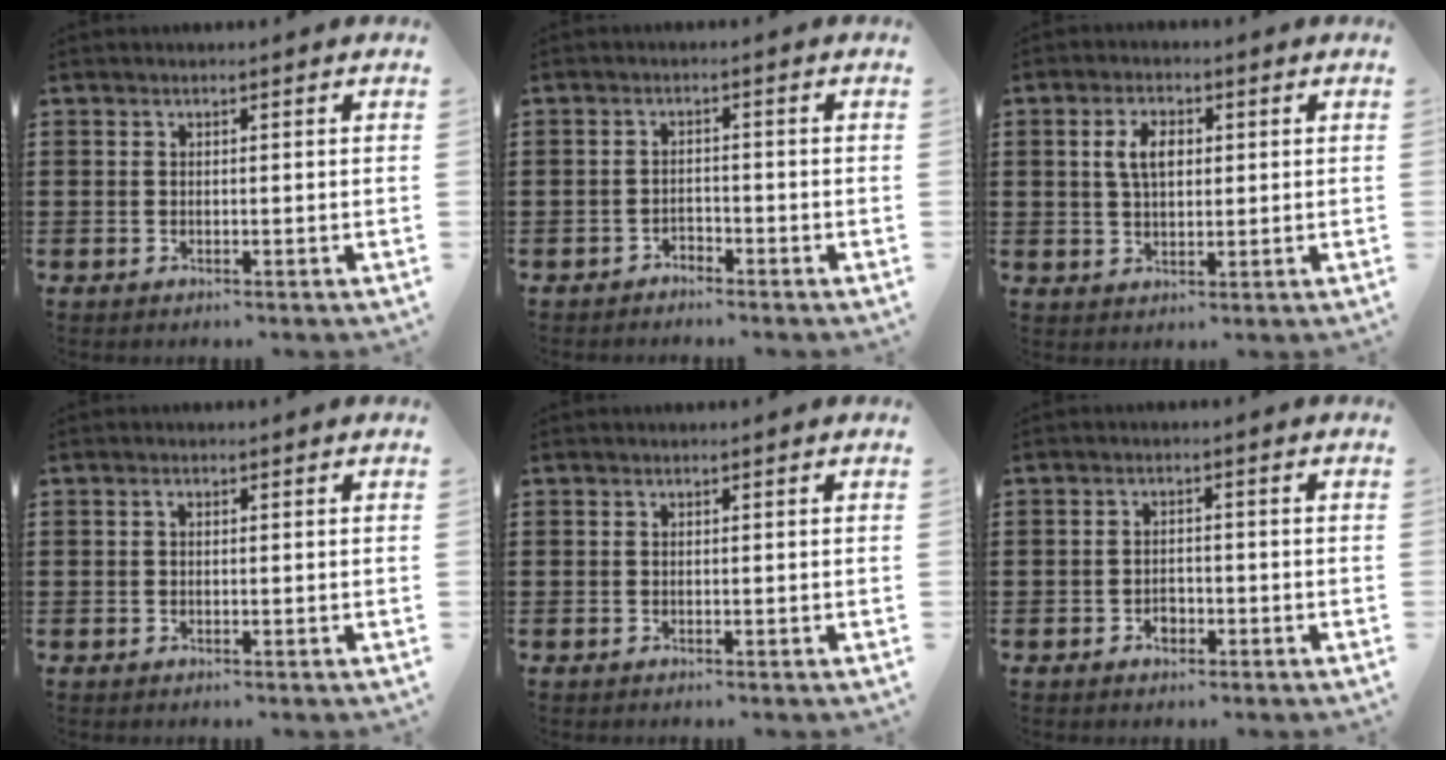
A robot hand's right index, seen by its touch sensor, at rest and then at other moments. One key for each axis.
{"total": 1.6, "fx": -1.5, "fy": 0.3, "fz": 0.0, "tx": -0.007, "ty": 0.001, "tz": -0.032}
{"total": 4.8, "fx": 1.0, "fy": 2.7, "fz": 3.8, "tx": -0.083, "ty": 0.014, "tz": 0.016}
{"total": 0.7, "fx": 0.1, "fy": 0.4, "fz": 0.5, "tx": -0.012, "ty": 0.003, "tz": 0.001}
{"total": 0.0}
{"total": 2.0, "fx": -1.2, "fy": 1.3, "fz": 0.9, "tx": -0.020, "ty": 0.002, "tz": -0.024}